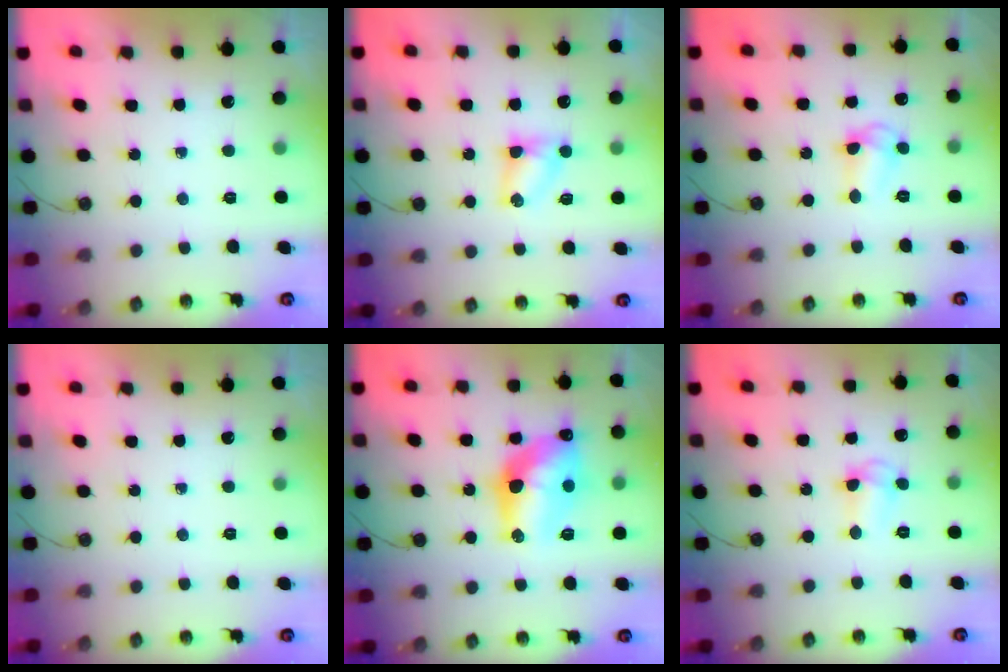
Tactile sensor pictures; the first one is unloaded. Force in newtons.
{"total": 4.2, "press": 4.1, "slide": 0.5}
{"total": 6.3, "press": 6.2, "slide": 0.6}
{"total": 0.0}
{"total": 14.4, "press": 14.3, "slide": 1.3}
{"total": 3.7, "press": 3.6, "slide": 0.8}